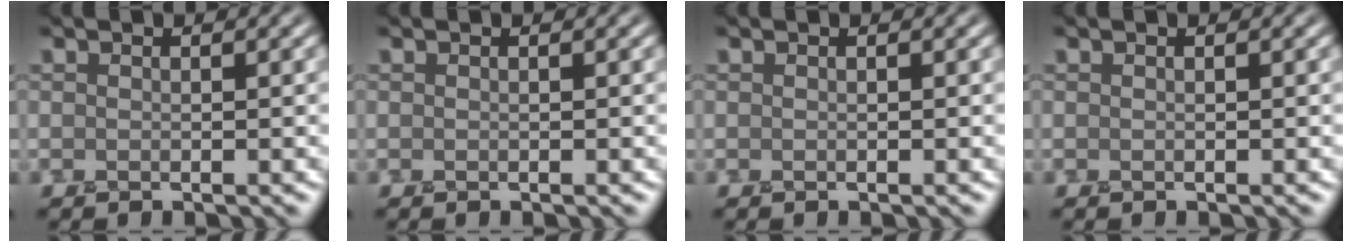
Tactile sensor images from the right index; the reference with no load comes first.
{"total": 0.0}
{"total": 0.0}
{"total": 0.0}